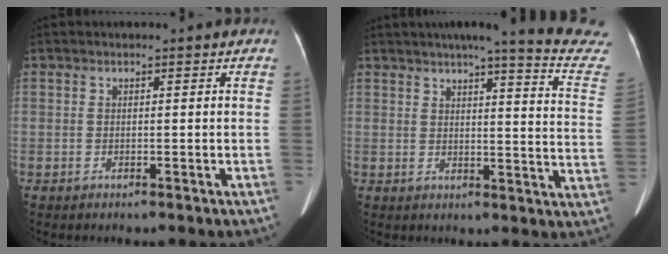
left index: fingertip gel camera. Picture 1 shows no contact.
{"total": 18.0, "force": [15.8, -0.1, 8.7], "torque": [-0.106, -0.064, 0.166]}